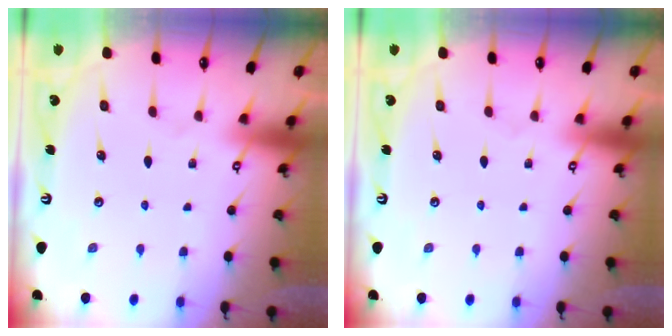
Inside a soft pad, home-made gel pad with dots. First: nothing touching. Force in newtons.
{"total": 0.0}